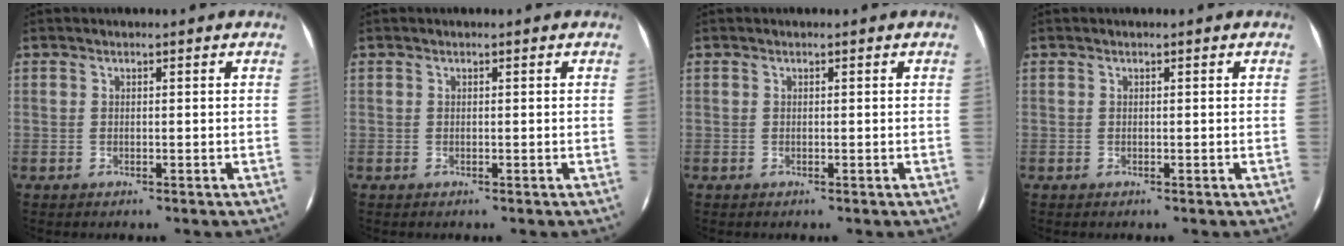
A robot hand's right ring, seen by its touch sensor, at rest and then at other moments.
{"total": 0.0}
{"total": 0.0}
{"total": 0.0}